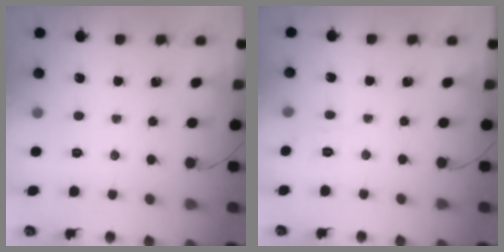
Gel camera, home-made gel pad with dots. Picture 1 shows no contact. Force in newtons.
{"total": 3.5, "press": 3.1, "slide": 1.7}